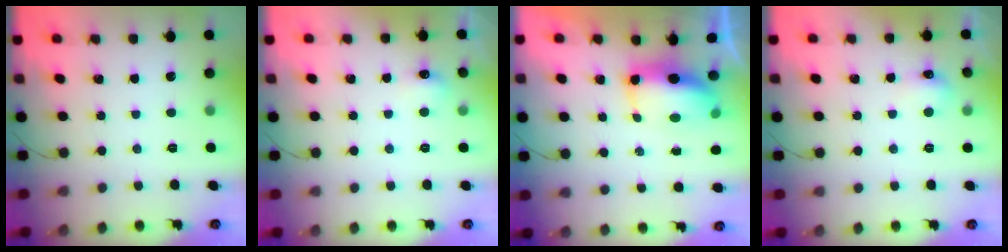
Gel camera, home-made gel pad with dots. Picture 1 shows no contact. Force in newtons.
{"total": 12.5, "press": 5.7, "slide": 11.2}
{"total": 8.8, "press": 8.7, "slide": 1.4}
{"total": 5.7, "press": 5.6, "slide": 1.5}